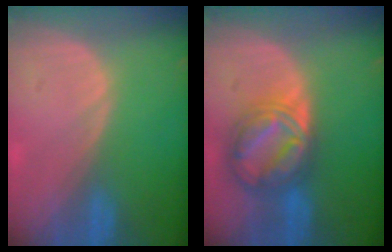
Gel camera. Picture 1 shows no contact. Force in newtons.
{"total": 8.2, "press": 8.2, "slide": 0.6}